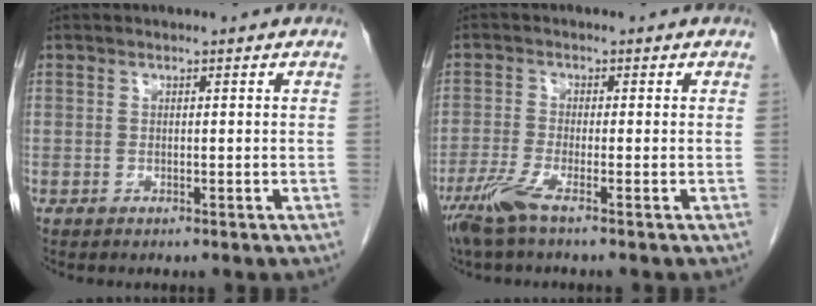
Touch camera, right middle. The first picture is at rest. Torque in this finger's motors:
{"motor_torque": [0.79, -0.58, 0.03, 0.07]}